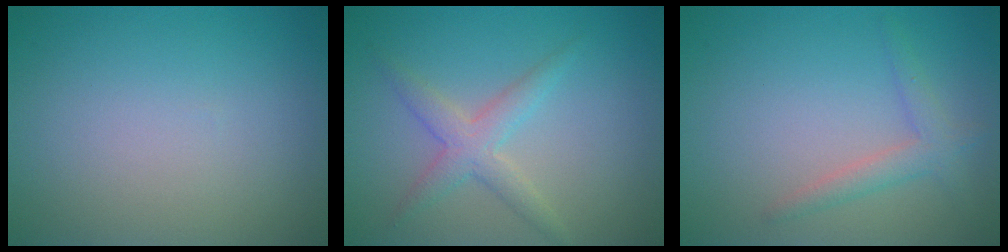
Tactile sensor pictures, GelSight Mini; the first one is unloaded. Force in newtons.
{"total": 2.8, "press": 2.8, "slide": 0.1}
{"total": 2.1, "press": 2.1, "slide": 0.1}